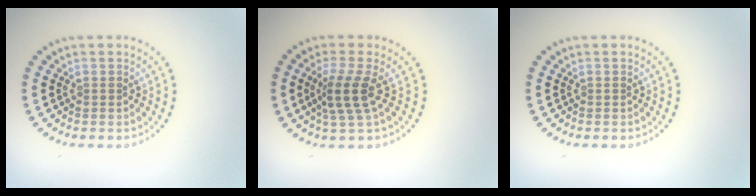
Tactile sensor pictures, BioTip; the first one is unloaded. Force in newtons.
{"total": 3.1, "press": 2.3, "slide": 2.0}
{"total": 0.0}